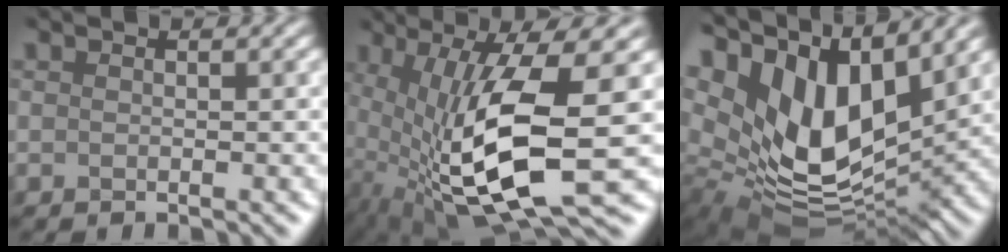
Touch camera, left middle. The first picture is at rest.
{"total": 12.1, "force": [-1.5, 2.9, 11.6], "torque": [-0.223, -0.022, -0.016]}
{"total": 13.5, "force": [5.8, 7.2, 9.9], "torque": [-0.199, 0.011, 0.108]}